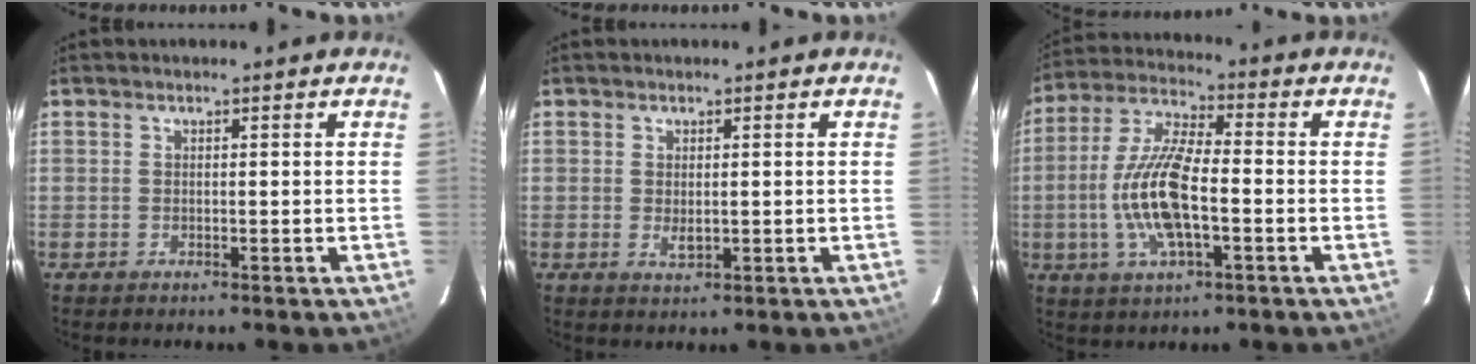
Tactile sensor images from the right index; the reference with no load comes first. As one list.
[{"total": 2.0, "force": [0.0, 1.1, 1.7], "torque": [-0.029, -0.003, 0.002]}, {"total": 13.6, "force": [-2.8, 4.4, 12.5], "torque": [-0.263, 0.001, -0.058]}]